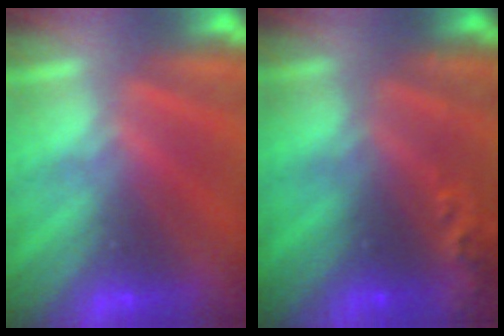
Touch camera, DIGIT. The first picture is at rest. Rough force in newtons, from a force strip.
{"total": 8.1}